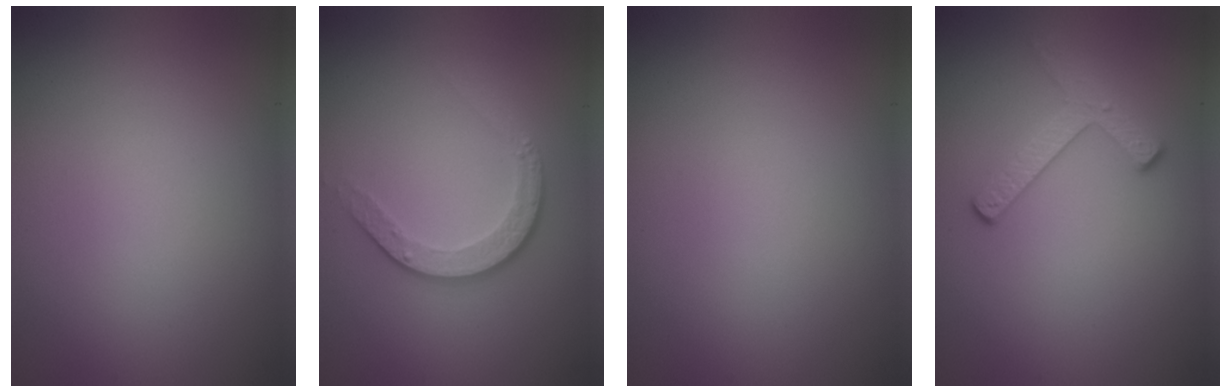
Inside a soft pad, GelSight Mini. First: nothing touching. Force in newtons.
{"total": 3.5, "press": 2.6, "slide": 2.4}
{"total": 0.0}
{"total": 2.7, "press": 2.3, "slide": 1.3}